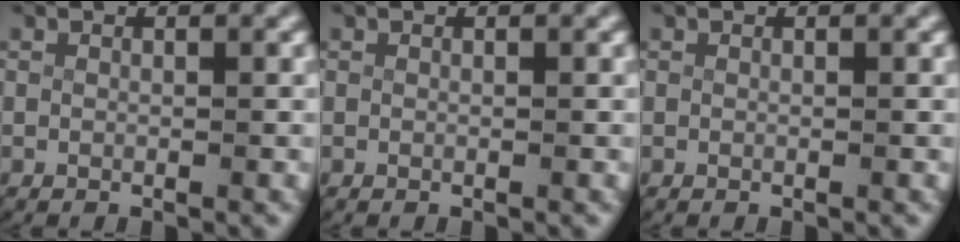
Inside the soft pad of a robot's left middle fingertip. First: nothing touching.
{"total": 0.0}
{"total": 0.0}